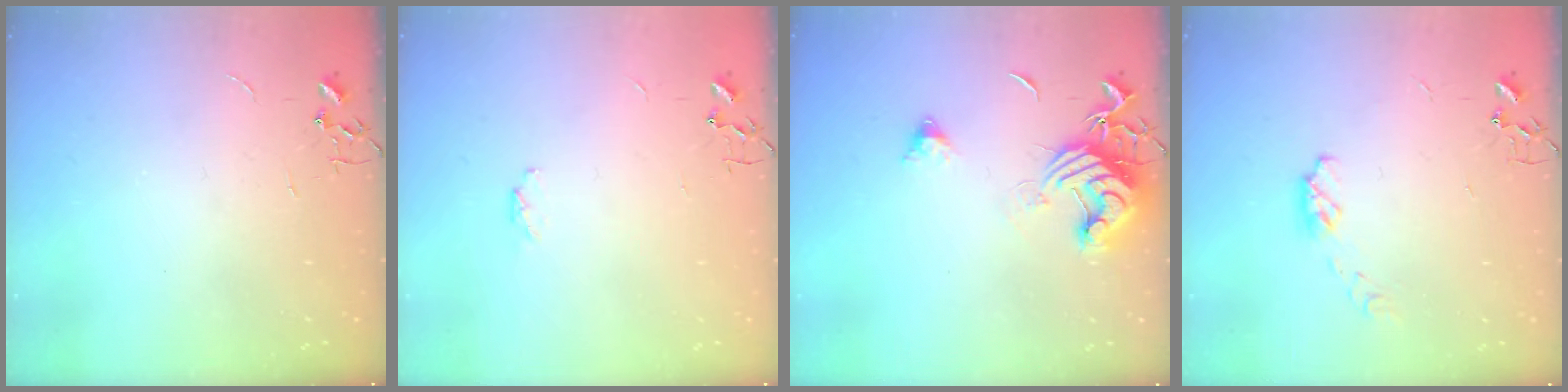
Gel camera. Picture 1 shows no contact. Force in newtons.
{"total": 3.5, "press": 3.4, "slide": 1.0}
{"total": 12.4, "press": 12.2, "slide": 1.7}
{"total": 5.0, "press": 4.9, "slide": 0.7}